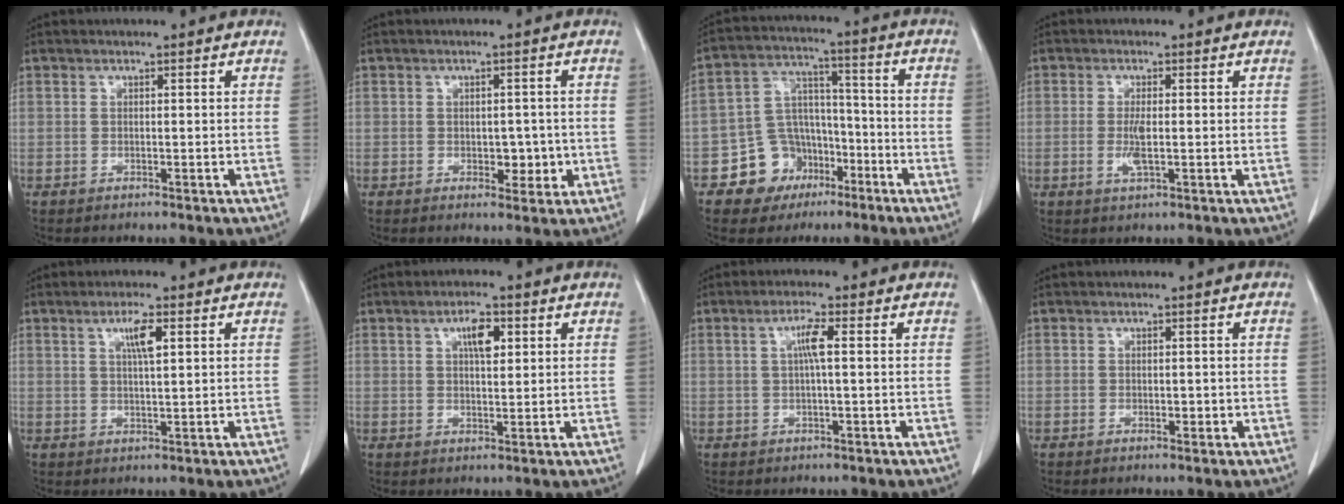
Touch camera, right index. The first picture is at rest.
{"total": 3.5, "force": [-0.7, 2.1, 2.7], "torque": [-0.025, 0.002, -0.003]}
{"total": 9.8, "force": [-5.0, 8.1, 2.3], "torque": [-0.036, 0.037, -0.075]}
{"total": 3.1, "force": [-0.3, 0.7, 3.0], "torque": [-0.062, -0.005, -0.005]}
{"total": 3.8, "force": [1.5, 0.3, 3.5], "torque": [-0.061, -0.001, 0.025]}
{"total": 4.2, "force": [1.6, 1.3, 3.6], "torque": [-0.062, 0.002, 0.026]}
{"total": 3.3, "force": [0.6, 0.3, 3.2], "torque": [-0.060, 0.005, 0.010]}
{"total": 1.2, "force": [-0.2, 0.7, 0.9], "torque": [-0.012, 0.000, -0.001]}